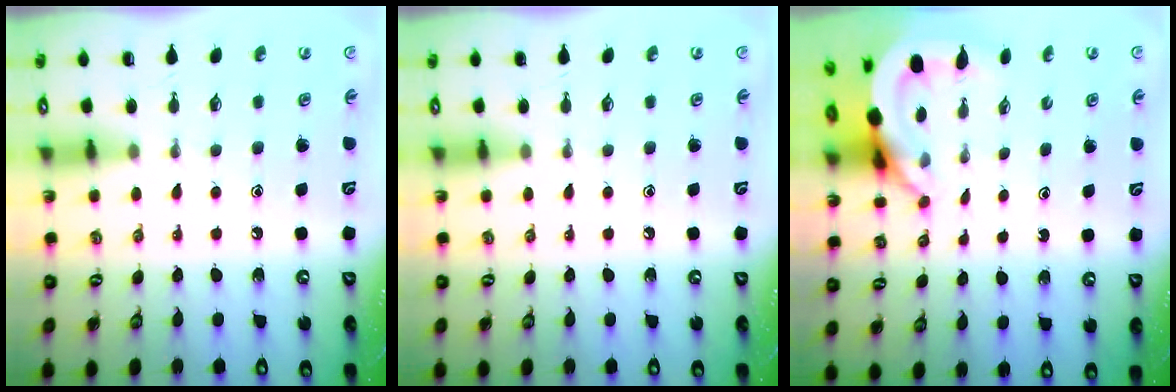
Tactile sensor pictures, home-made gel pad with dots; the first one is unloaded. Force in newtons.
{"total": 0.0}
{"total": 6.4, "press": 6.4, "slide": 0.5}